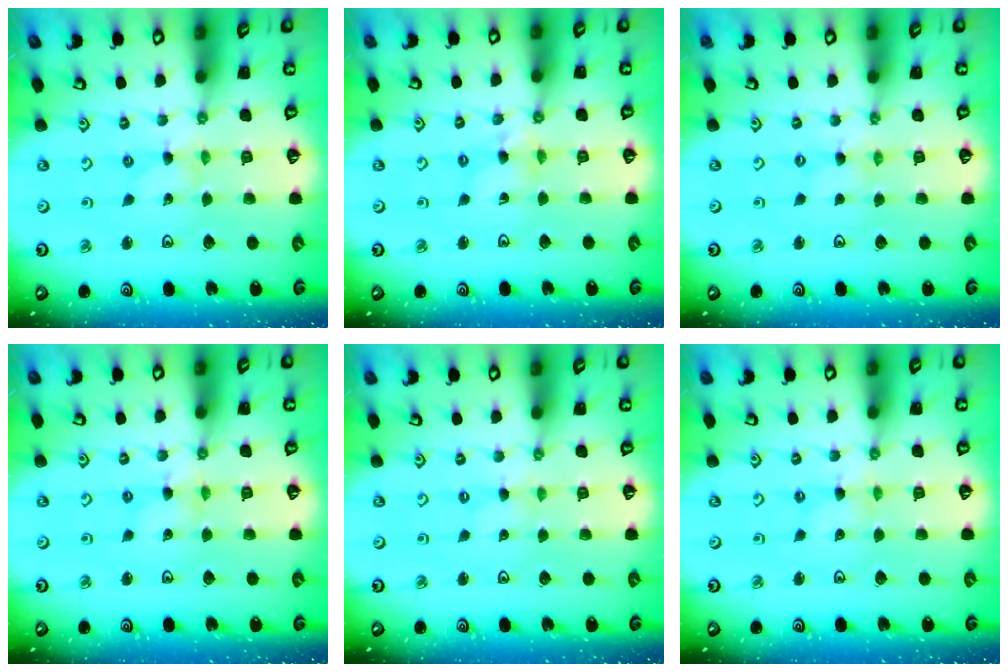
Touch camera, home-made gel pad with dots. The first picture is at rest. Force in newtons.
{"total": 4.0, "press": 4.0, "slide": 0.4}
{"total": 0.0}
{"total": 1.6, "press": 1.5, "slide": 0.2}
{"total": 0.0}
{"total": 1.4, "press": 1.4, "slide": 0.2}